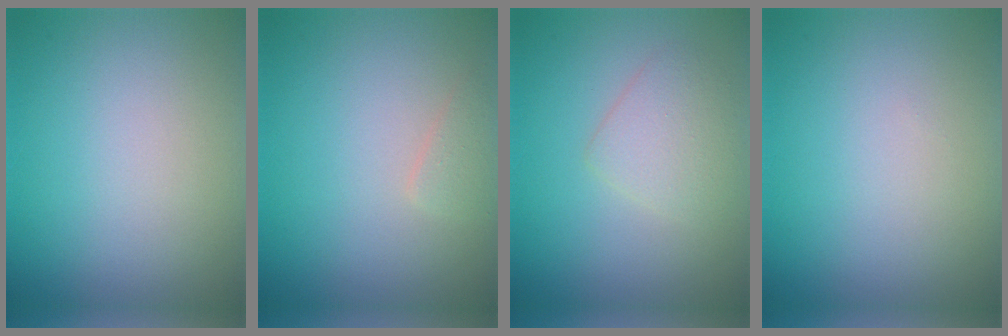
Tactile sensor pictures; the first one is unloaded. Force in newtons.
{"total": 1.0, "press": 1.0, "slide": 0.1}
{"total": 2.5, "press": 2.5, "slide": 0.1}
{"total": 0.0}